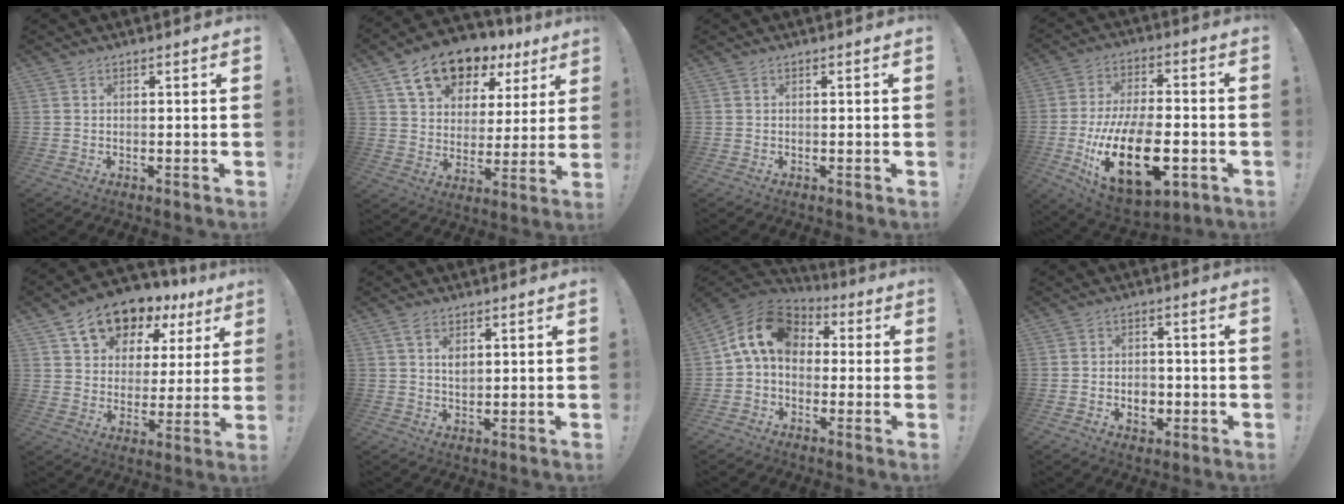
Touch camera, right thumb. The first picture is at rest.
{"total": 15.1, "force": [10.2, 8.8, 6.8], "torque": [-0.109, -0.059, 0.185]}
{"total": 0.0}
{"total": 24.6, "force": [-7.3, 12.3, 19.9], "torque": [-0.367, 0.033, -0.107]}
{"total": 13.5, "force": [9.0, 8.4, 5.6], "torque": [-0.085, -0.058, 0.162]}
{"total": 3.6, "force": [1.7, 1.8, 2.6], "torque": [-0.038, -0.010, 0.027]}
{"total": 13.8, "force": [2.5, 9.6, 9.6], "torque": [-0.166, 0.015, 0.048]}
{"total": 5.4, "force": [-1.8, 4.4, 2.5], "torque": [-0.024, 0.008, -0.030]}